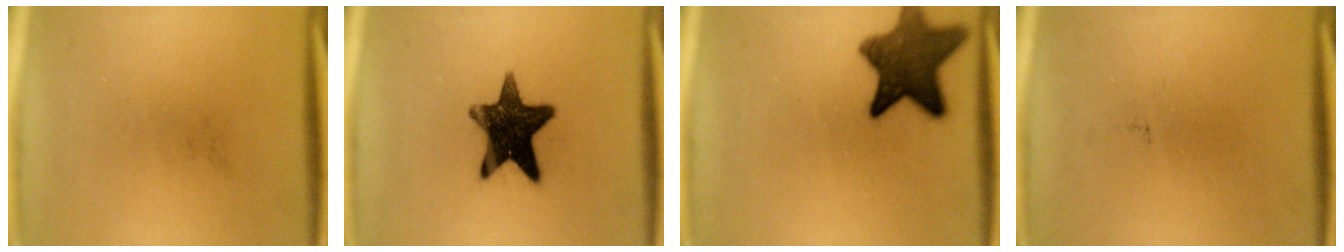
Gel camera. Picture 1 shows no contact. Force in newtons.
{"total": 14.5}
{"total": 11.5}
{"total": 0.0}